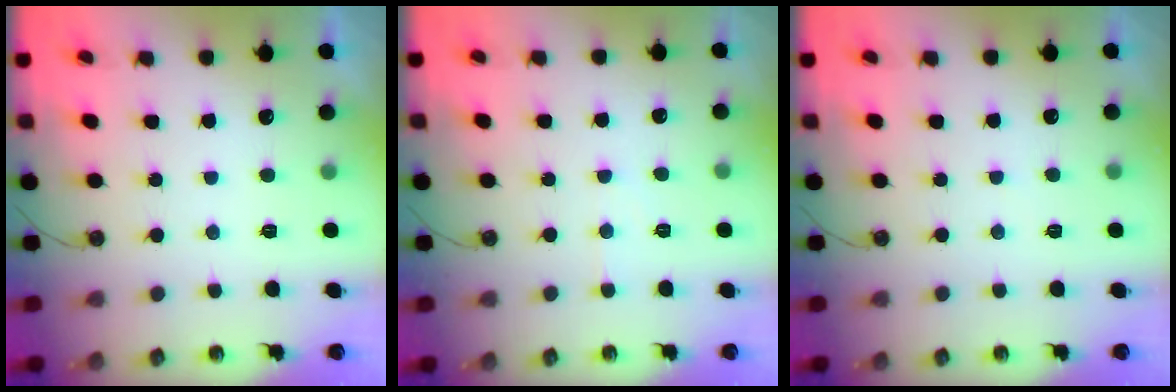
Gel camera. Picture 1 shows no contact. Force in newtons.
{"total": 4.0, "press": 3.9, "slide": 0.7}
{"total": 2.5, "press": 2.5, "slide": 0.4}